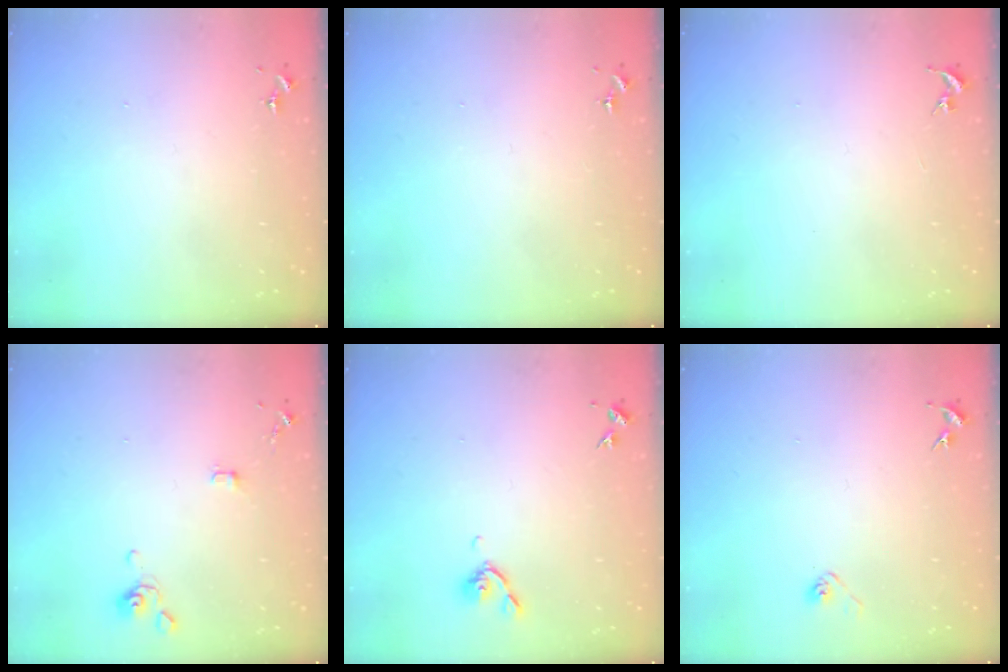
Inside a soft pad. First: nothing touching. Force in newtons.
{"total": 0.0}
{"total": 0.0}
{"total": 5.5, "press": 5.4, "slide": 0.8}
{"total": 5.8, "press": 5.6, "slide": 1.4}
{"total": 3.2, "press": 3.0, "slide": 0.9}